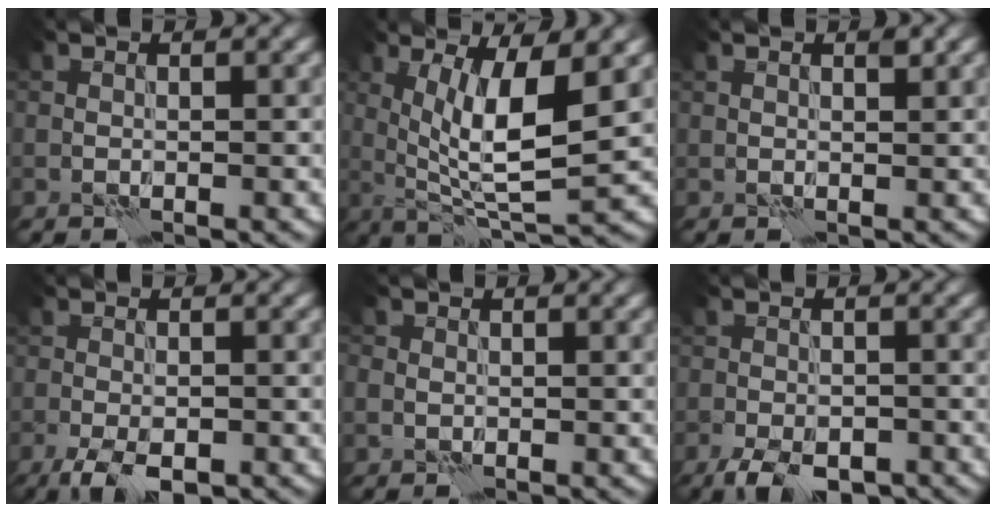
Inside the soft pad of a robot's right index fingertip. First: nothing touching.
{"total": 7.7, "force": [1.4, 2.0, 7.3], "torque": [-0.127, -0.005, 0.030]}
{"total": 0.8, "force": [0.6, 0.2, 0.5], "torque": [-0.008, 0.003, 0.011]}
{"total": 4.7, "force": [-2.8, 1.8, 3.4], "torque": [-0.060, -0.005, -0.048]}
{"total": 1.6, "force": [0.0, 1.4, 0.6], "torque": [-0.007, 0.002, -0.001]}
{"total": 5.6, "force": [-3.8, 2.4, 3.4], "torque": [-0.054, -0.012, -0.063]}